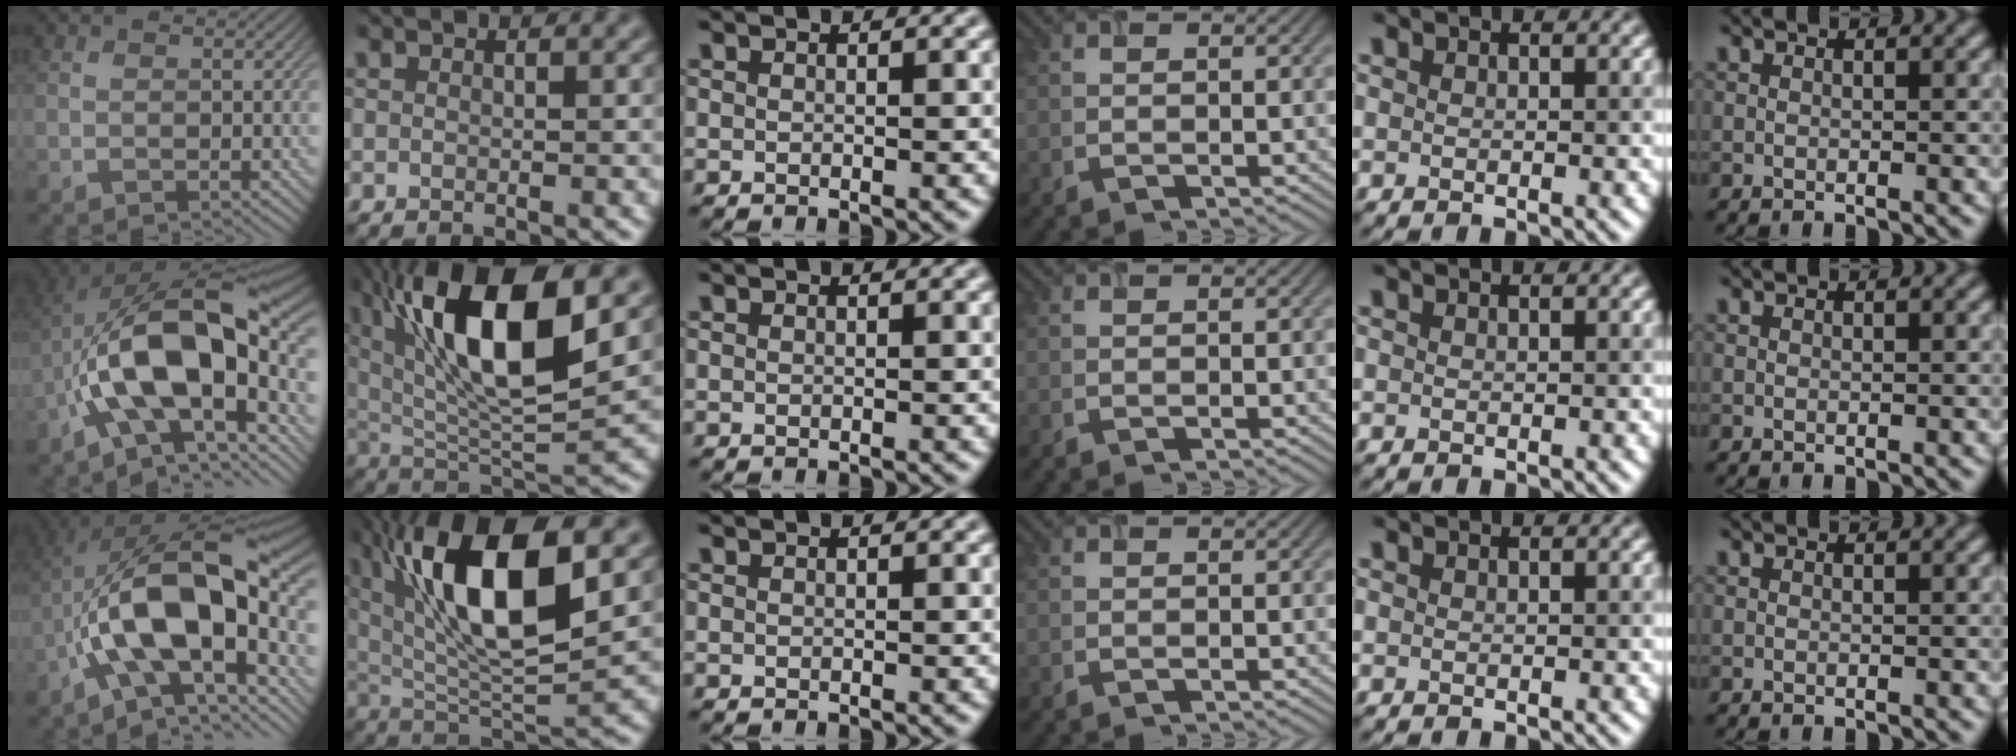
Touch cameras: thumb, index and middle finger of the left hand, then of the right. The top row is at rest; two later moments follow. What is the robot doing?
{"motion": "open", "object": "airpods case & airpods"}